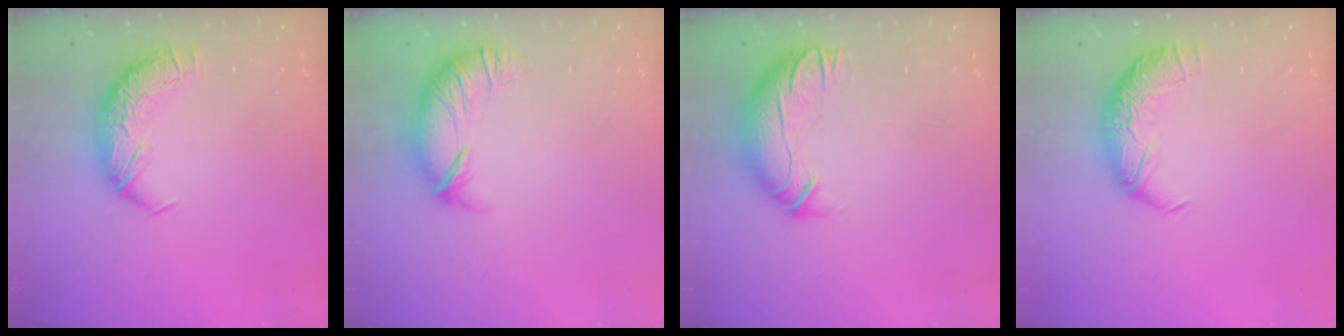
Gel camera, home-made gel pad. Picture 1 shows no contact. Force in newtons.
{"total": 3.9, "press": 3.3, "slide": 2.0}
{"total": 3.3, "press": 1.8, "slide": 2.8}
{"total": 2.4, "press": 0.9, "slide": 2.2}